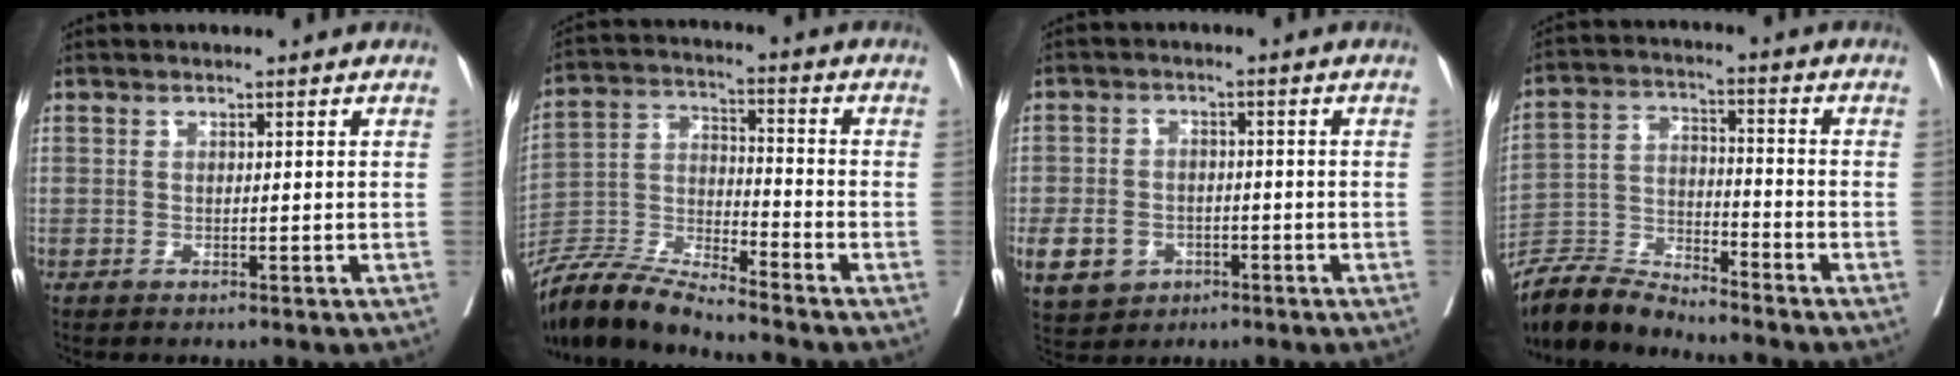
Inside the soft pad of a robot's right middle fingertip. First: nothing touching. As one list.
[{"total": 10.5, "force": [-9.9, 0.0, 3.7], "torque": [-0.070, -0.002, -0.192]}, {"total": 13.5, "force": [-5.3, 10.9, 5.9], "torque": [-0.168, 0.007, -0.076]}, {"total": 8.3, "force": [-8.3, 0.4, 0.9], "torque": [-0.016, 0.002, -0.160]}]